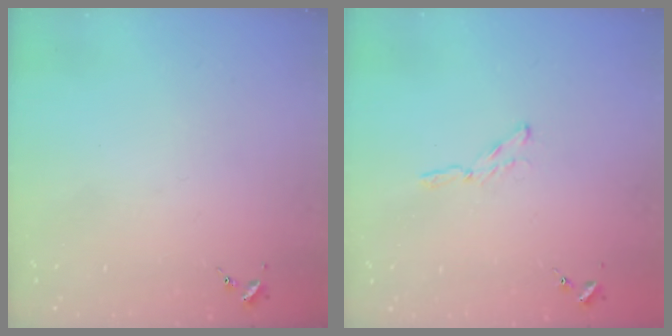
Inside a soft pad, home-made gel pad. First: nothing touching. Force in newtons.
{"total": 2.4, "press": 2.4, "slide": 0.2}